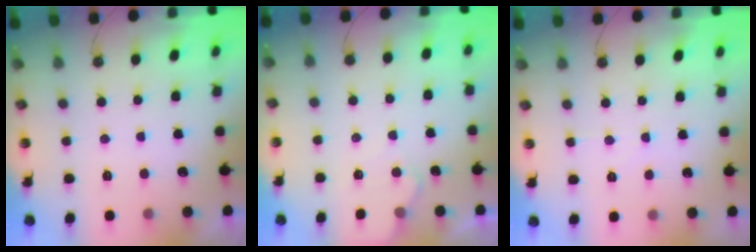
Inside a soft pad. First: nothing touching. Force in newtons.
{"total": 5.7, "press": 5.6, "slide": 0.7}
{"total": 3.0, "press": 3.0, "slide": 0.6}